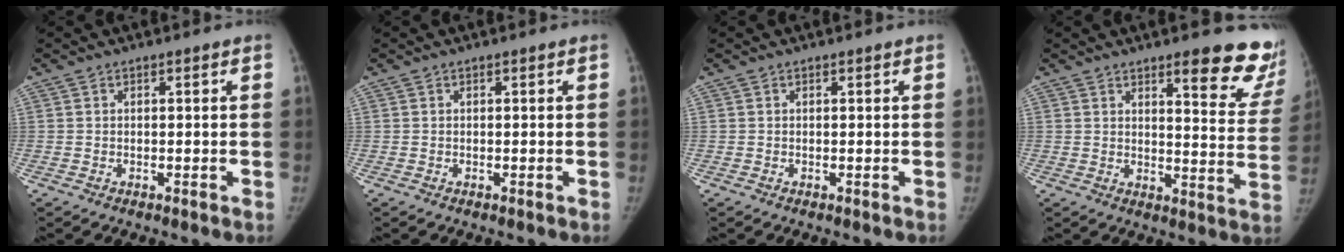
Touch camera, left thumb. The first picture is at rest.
{"total": 0.0}
{"total": 0.0}
{"total": 14.8, "force": [10.7, 3.6, 9.6], "torque": [-0.073, -0.075, 0.121]}